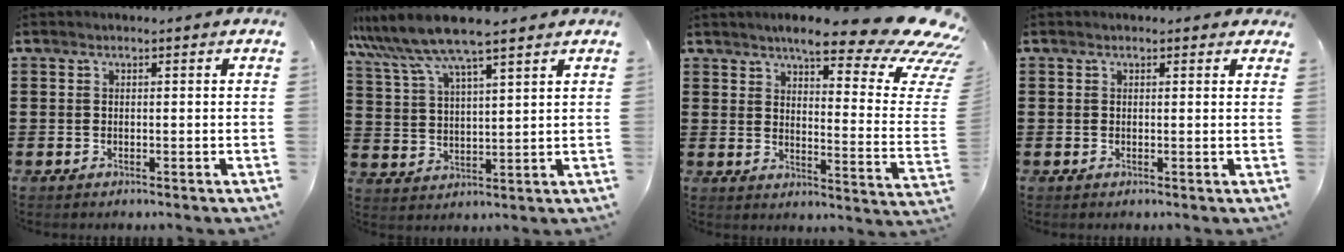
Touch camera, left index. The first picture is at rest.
{"total": 8.5, "force": [7.1, 0.6, 4.7], "torque": [-0.115, -0.025, 0.125]}
{"total": 13.2, "force": [9.7, 2.1, 8.8], "torque": [-0.143, -0.065, 0.156]}
{"total": 0.5, "force": [0.3, 0.4, 0.2], "torque": [-0.006, 0.005, 0.004]}